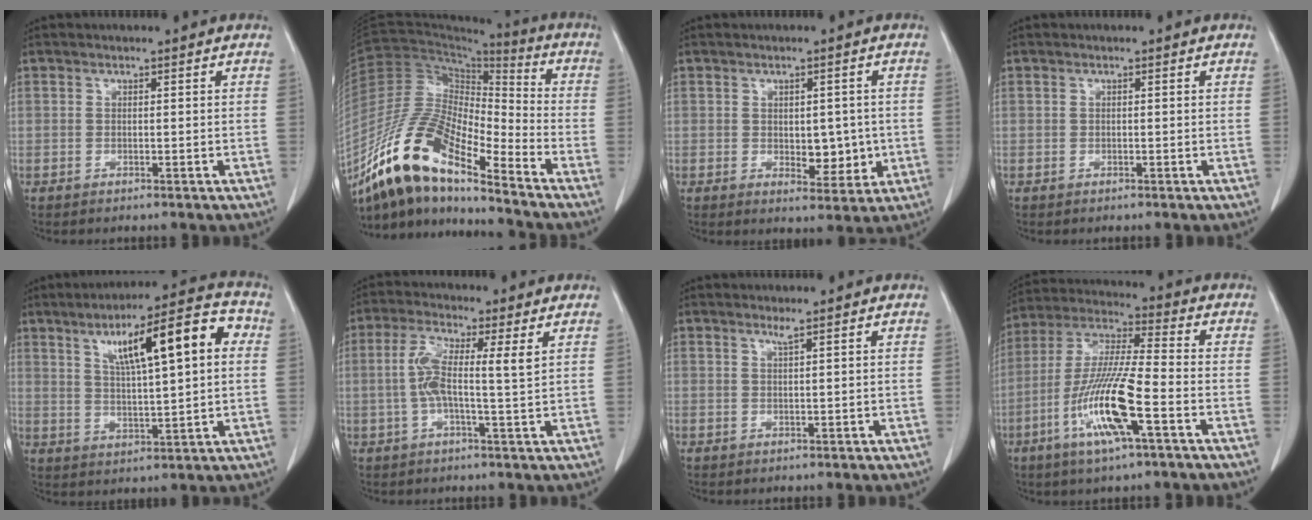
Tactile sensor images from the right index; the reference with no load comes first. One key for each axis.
{"total": 19.1, "fx": -13.6, "fy": 4.7, "fz": 12.5, "tx": -0.254, "ty": 0.004, "tz": -0.252}
{"total": 6.7, "fx": -0.5, "fy": 3.7, "fz": 5.5, "tx": -0.070, "ty": 0.002, "tz": 0.007}
{"total": 0.0}
{"total": 15.1, "fx": 4.7, "fy": 2.9, "fz": 14.1, "tx": -0.219, "ty": 0.032, "tz": 0.074}
{"total": 7.4, "fx": 1.2, "fy": 0.9, "fz": 7.3, "tx": -0.152, "ty": 0.013, "tz": 0.017}
{"total": 1.2, "fx": 0.8, "fy": 0.0, "fz": 0.9, "tx": -0.020, "ty": 0.000, "tz": 0.019}
{"total": 15.0, "fx": -5.5, "fy": 1.5, "fz": 13.9, "tx": -0.286, "ty": -0.011, "tz": -0.104}